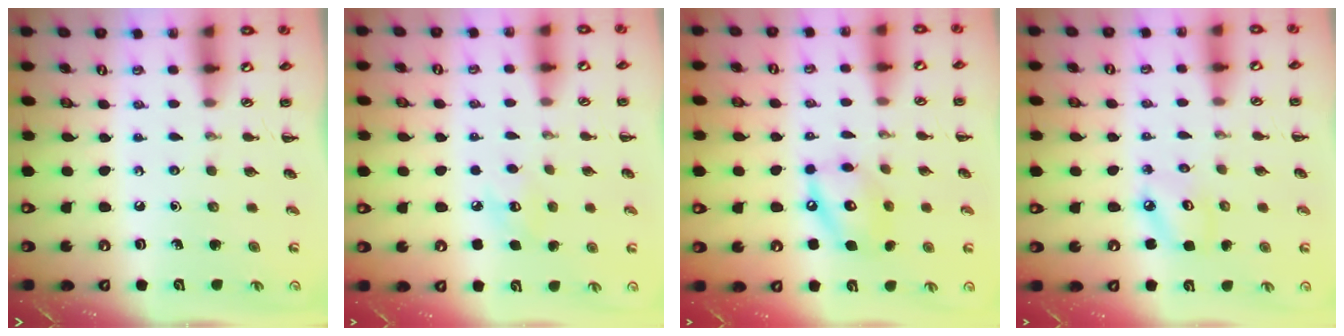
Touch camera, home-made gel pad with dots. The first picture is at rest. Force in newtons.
{"total": 6.9, "press": 6.6, "slide": 2.0}
{"total": 11.5, "press": 11.3, "slide": 2.0}
{"total": 4.2, "press": 4.2, "slide": 0.4}